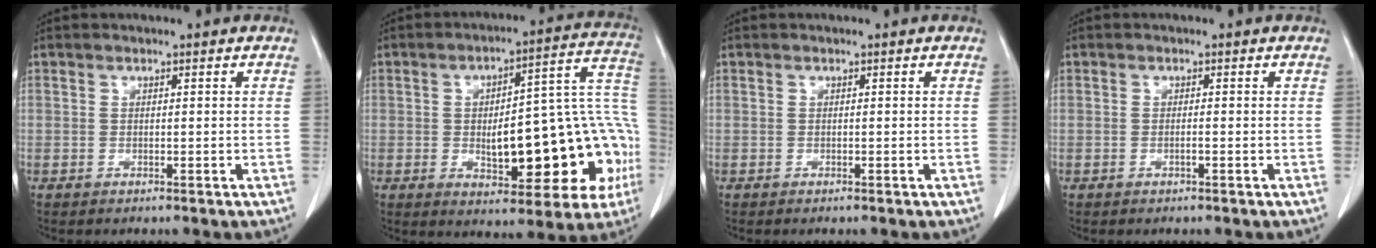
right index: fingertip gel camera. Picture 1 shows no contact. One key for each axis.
{"total": 21.8, "fx": -4.3, "fy": 7.1, "fz": 20.1, "tx": -0.201, "ty": 0.045, "tz": -0.039}
{"total": 0.0}
{"total": 0.7, "fx": -0.3, "fy": 0.0, "fz": 0.7, "tx": -0.014, "ty": 0.001, "tz": -0.005}